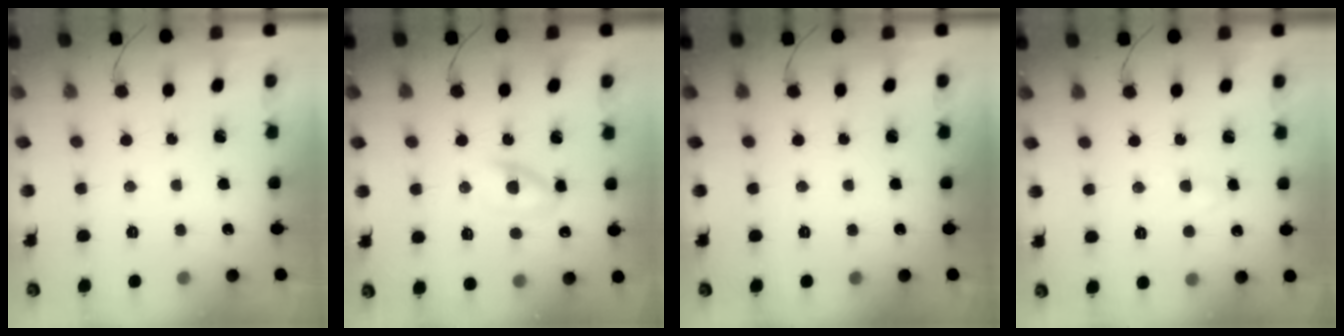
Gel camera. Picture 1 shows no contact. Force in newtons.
{"total": 6.1, "press": 6.0, "slide": 0.9}
{"total": 0.0}
{"total": 1.8, "press": 1.6, "slide": 0.8}